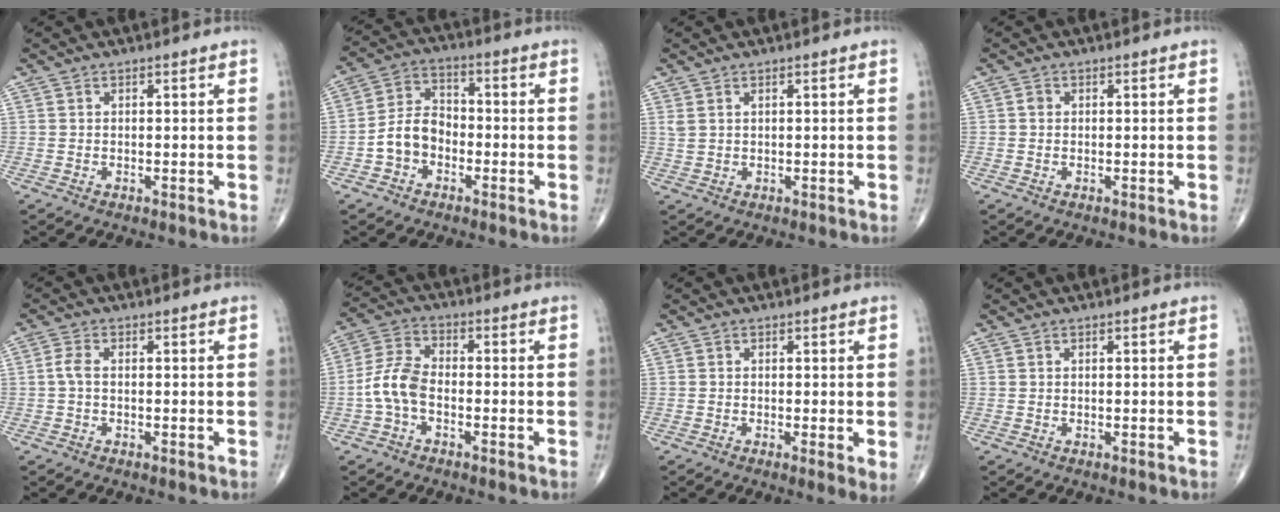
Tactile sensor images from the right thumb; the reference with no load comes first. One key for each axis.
{"total": 7.8, "fx": -2.6, "fy": 5.8, "fz": 4.6, "tx": -0.070, "ty": 0.036, "tz": -0.058}
{"total": 1.4, "fx": 0.8, "fy": 0.6, "fz": 1.0, "tx": -0.023, "ty": 0.004, "tz": 0.024}
{"total": 0.8, "fx": 0.1, "fy": 0.7, "fz": 0.4, "tx": -0.003, "ty": 0.002, "tz": -0.001}
{"total": 2.2, "fx": -0.2, "fy": 1.1, "fz": 1.9, "tx": -0.043, "ty": 0.002, "tz": -0.010}
{"total": 7.1, "fx": -2.0, "fy": 4.0, "fz": 5.5, "tx": -0.116, "ty": 0.025, "tz": -0.050}
{"total": 2.6, "fx": -0.2, "fy": 0.5, "fz": 2.5, "tx": -0.044, "ty": -0.011, "tz": -0.010}
{"total": 0.0}